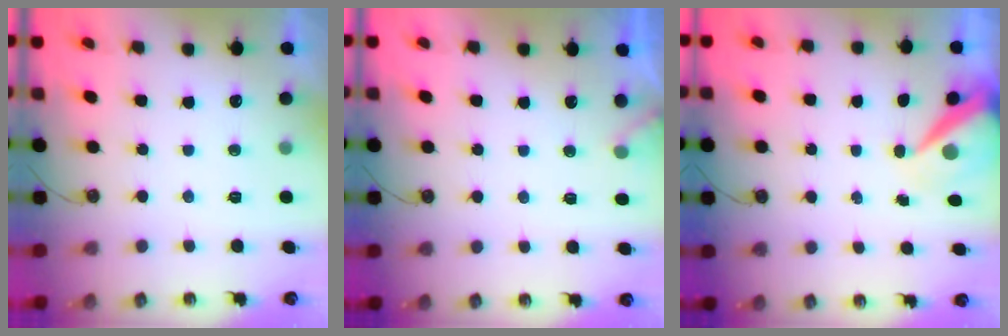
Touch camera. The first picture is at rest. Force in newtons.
{"total": 3.4, "press": 3.4, "slide": 0.1}
{"total": 9.7, "press": 9.6, "slide": 0.9}